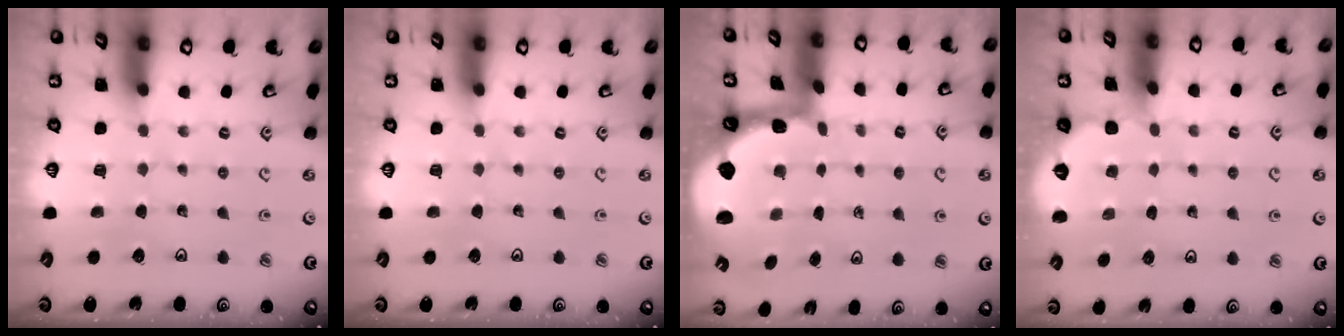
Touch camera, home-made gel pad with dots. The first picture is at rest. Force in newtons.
{"total": 0.0}
{"total": 2.3, "press": 1.3, "slide": 1.8}
{"total": 1.4, "press": 1.4, "slide": 0.1}